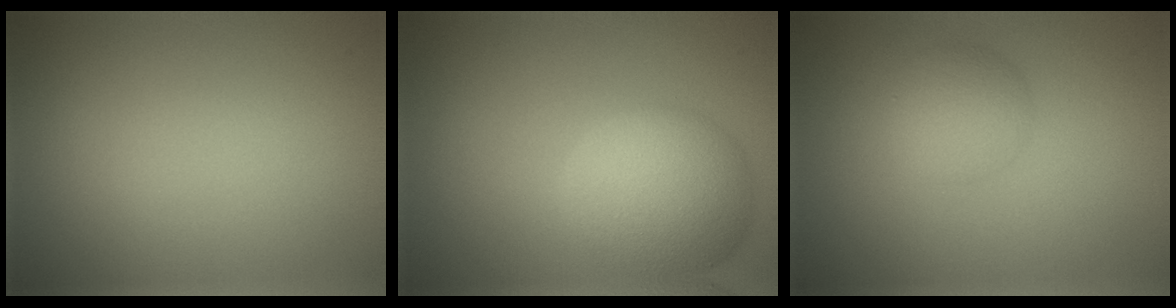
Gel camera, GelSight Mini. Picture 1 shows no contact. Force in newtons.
{"total": 7.3, "press": 7.3, "slide": 0.3}
{"total": 2.8, "press": 2.8, "slide": 0.1}